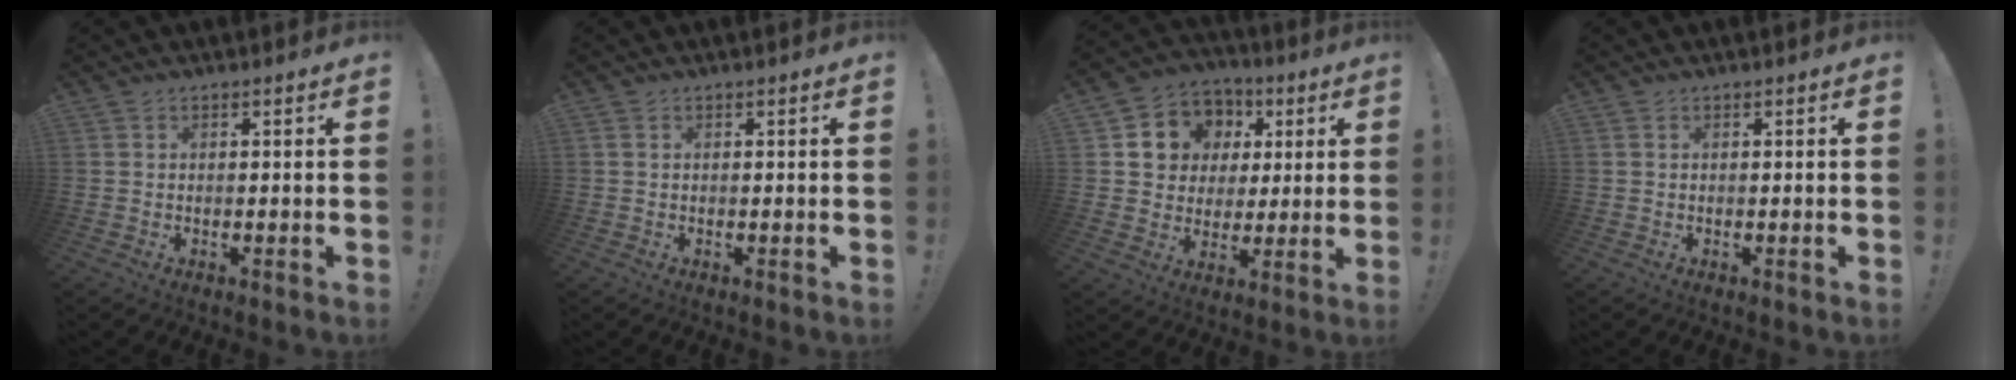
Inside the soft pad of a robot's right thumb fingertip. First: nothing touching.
{"total": 0.0}
{"total": 10.4, "force": [2.9, 9.6, 2.9], "torque": [-0.042, -0.013, 0.066]}
{"total": 0.0}